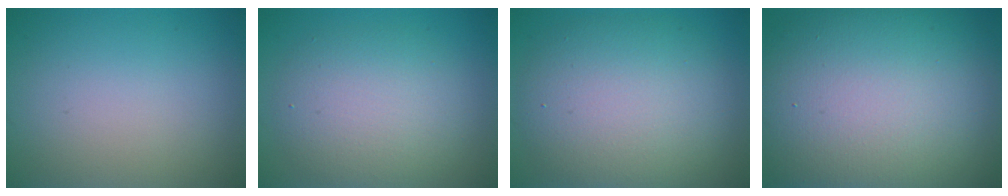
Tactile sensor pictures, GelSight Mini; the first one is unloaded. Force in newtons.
{"total": 5.6, "press": 5.6, "slide": 0.2}
{"total": 8.9, "press": 8.8, "slide": 0.7}
{"total": 17.8, "press": 17.7, "slide": 1.1}